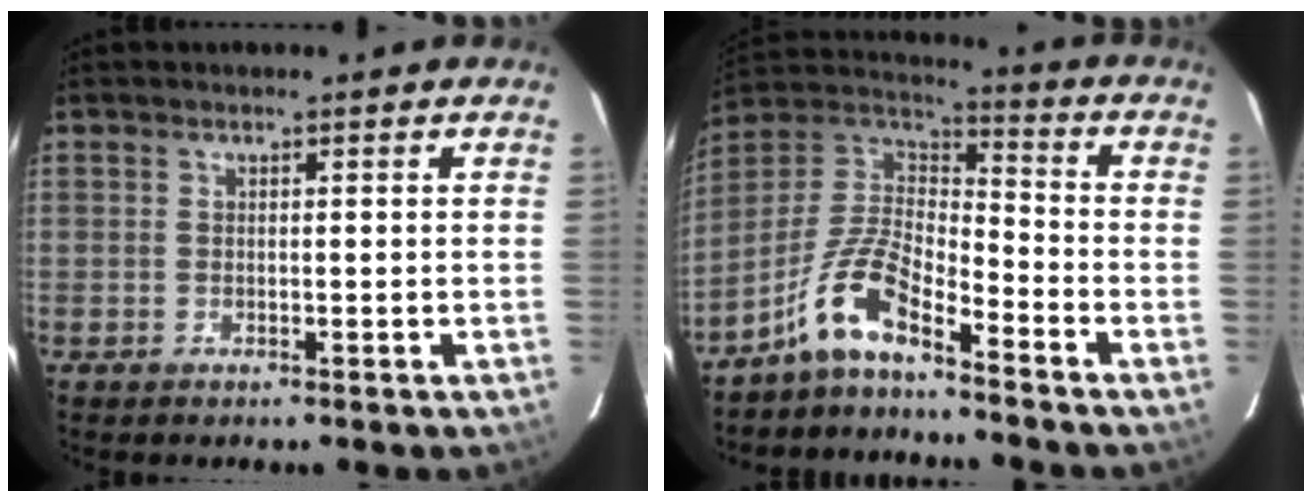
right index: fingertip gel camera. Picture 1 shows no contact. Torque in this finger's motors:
{"motor_torque": [1.04, -1.10, 0.48, 0.15]}